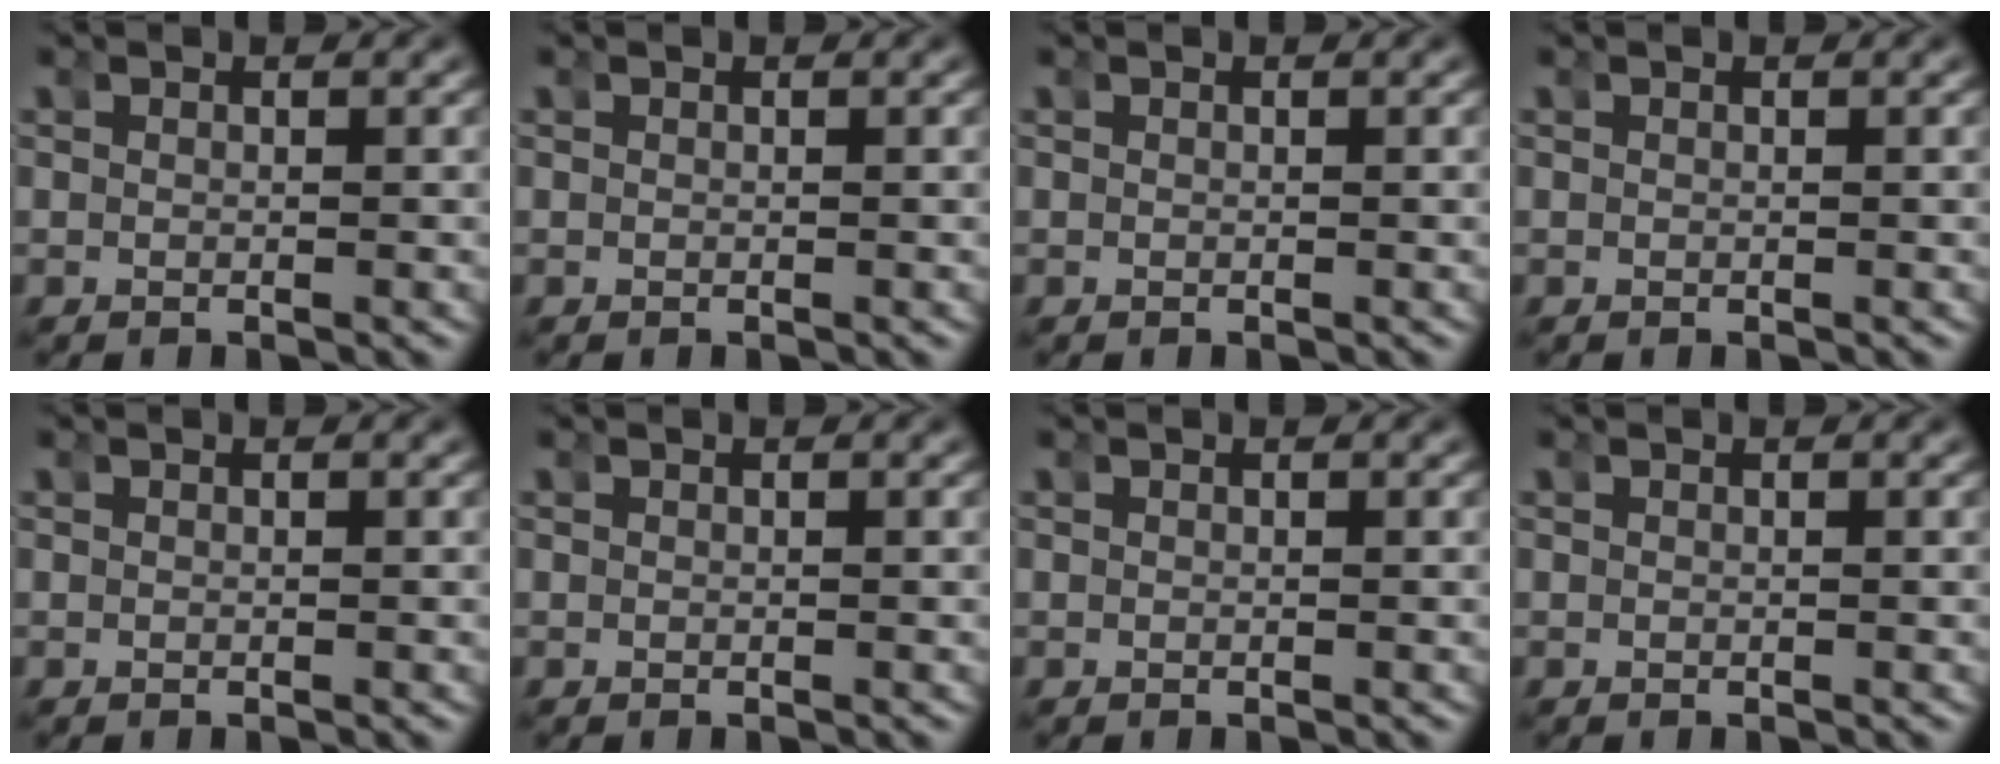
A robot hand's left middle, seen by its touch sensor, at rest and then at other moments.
{"total": 0.0}
{"total": 0.0}
{"total": 0.0}
{"total": 0.0}
{"total": 0.0}
{"total": 0.0}
{"total": 0.0}